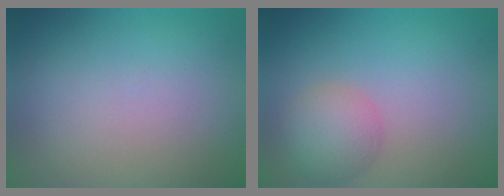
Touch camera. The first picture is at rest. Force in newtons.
{"total": 3.7, "press": 3.6, "slide": 0.2}